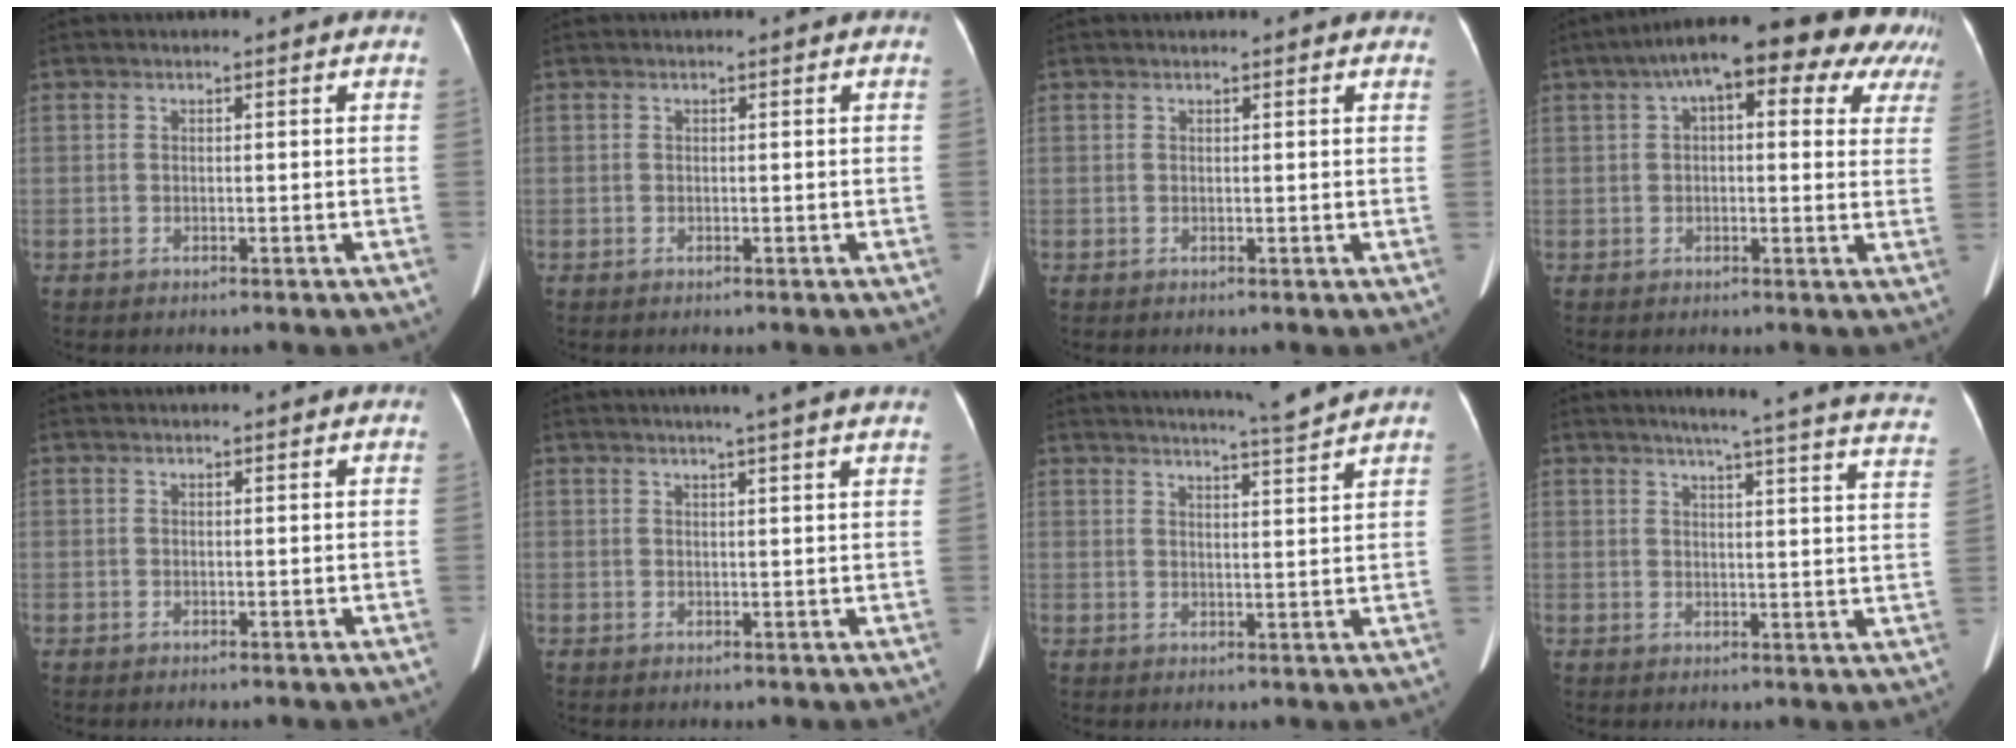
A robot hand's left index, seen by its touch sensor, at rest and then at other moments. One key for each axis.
{"total": 0.0}
{"total": 3.7, "fx": 3.2, "fy": 1.0, "fz": 1.5, "tx": -0.019, "ty": 0.021, "tz": 0.031}
{"total": 18.7, "fx": 11.0, "fy": 6.8, "fz": 13.6, "tx": -0.194, "ty": 0.073, "tz": 0.139}
{"total": 1.3, "fx": 1.1, "fy": 0.3, "fz": 0.6, "tx": -0.010, "ty": 0.015, "tz": 0.015}
{"total": 6.0, "fx": 5.0, "fy": -0.5, "fz": 3.2, "tx": -0.043, "ty": 0.015, "tz": 0.056}
{"total": 6.7, "fx": 6.2, "fy": -1.8, "fz": 1.8, "tx": -0.035, "ty": -0.013, "tz": 0.088}
{"total": 22.1, "fx": 19.6, "fy": 0.3, "fz": 10.2, "tx": -0.134, "ty": -0.054, "tz": 0.216}